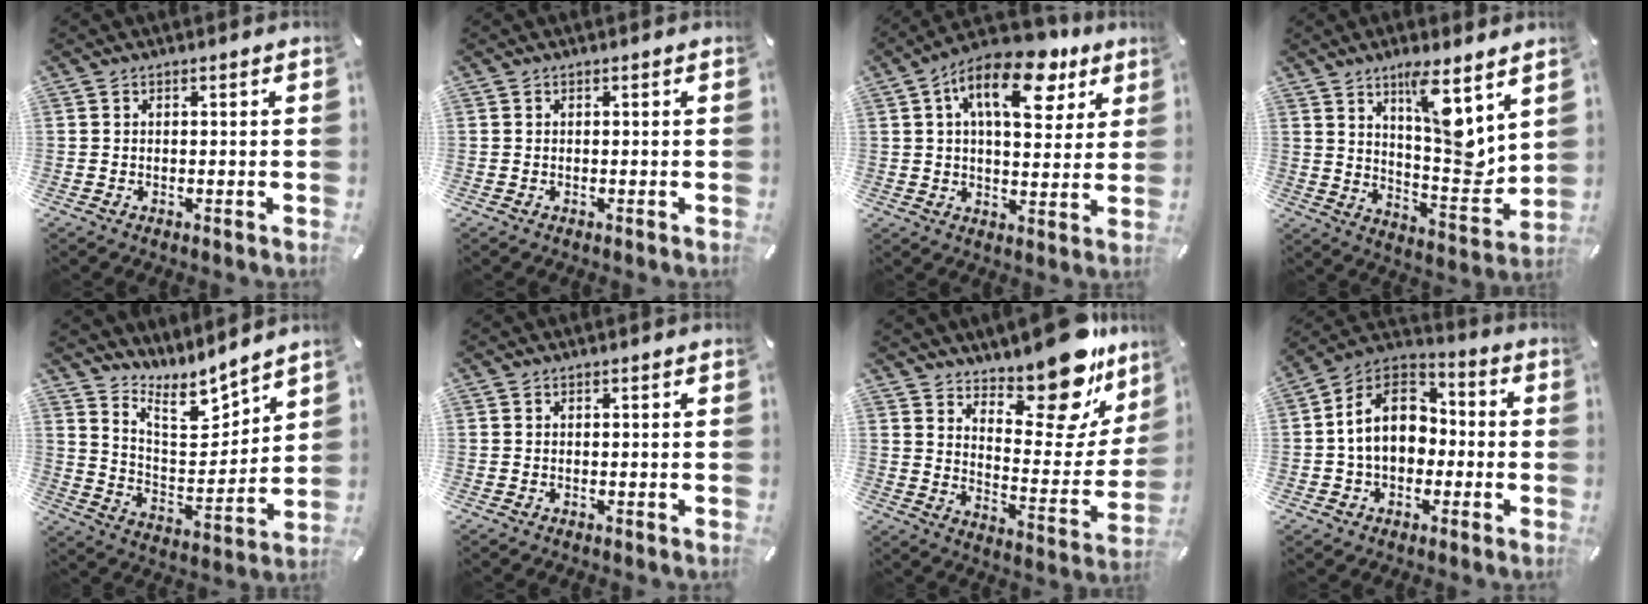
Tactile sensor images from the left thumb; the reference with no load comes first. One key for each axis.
{"total": 0.0}
{"total": 16.5, "fx": 8.3, "fy": 8.1, "fz": 11.8, "tx": -0.174, "ty": -0.033, "tz": 0.135}
{"total": 13.0, "fx": 7.5, "fy": 3.8, "fz": 9.9, "tx": -0.138, "ty": -0.066, "tz": 0.127}
{"total": 11.2, "fx": 8.9, "fy": 4.8, "fz": 4.9, "tx": -0.090, "ty": -0.067, "tz": 0.162}
{"total": 0.0}
{"total": 18.3, "fx": 15.0, "fy": 6.6, "fz": 8.1, "tx": -0.087, "ty": -0.139, "tz": 0.249}
{"total": 13.2, "fx": -0.8, "fy": 10.6, "fz": 7.8, "tx": -0.147, "ty": 0.015, "tz": -0.016}